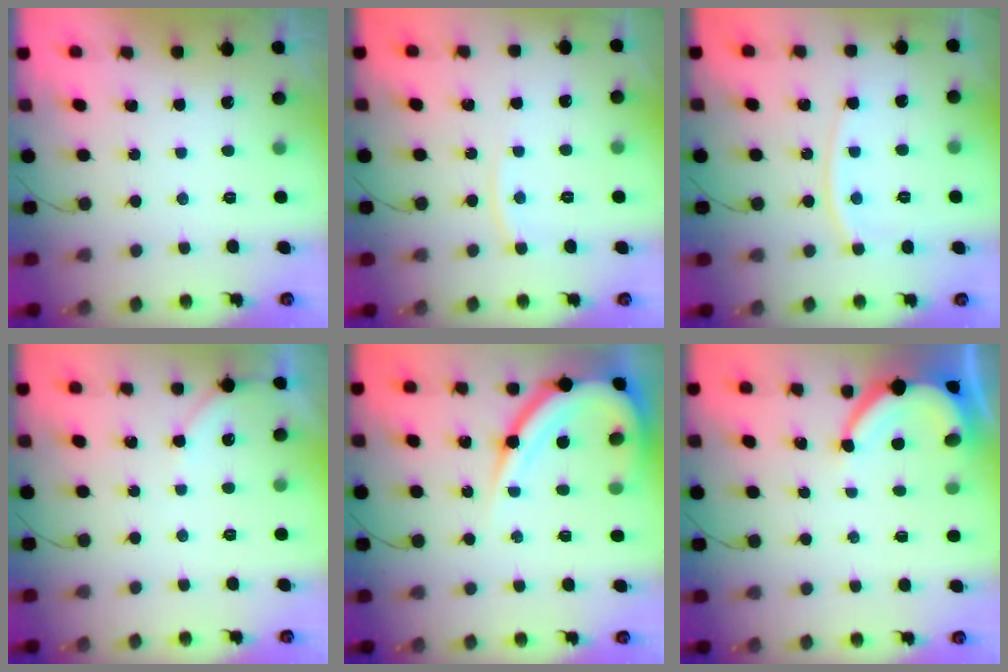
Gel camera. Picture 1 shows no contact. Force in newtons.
{"total": 5.1, "press": 5.1, "slide": 0.6}
{"total": 8.6, "press": 8.5, "slide": 1.1}
{"total": 2.8, "press": 2.8, "slide": 0.4}
{"total": 13.2, "press": 13.1, "slide": 1.4}
{"total": 6.4, "press": 6.4, "slide": 0.6}